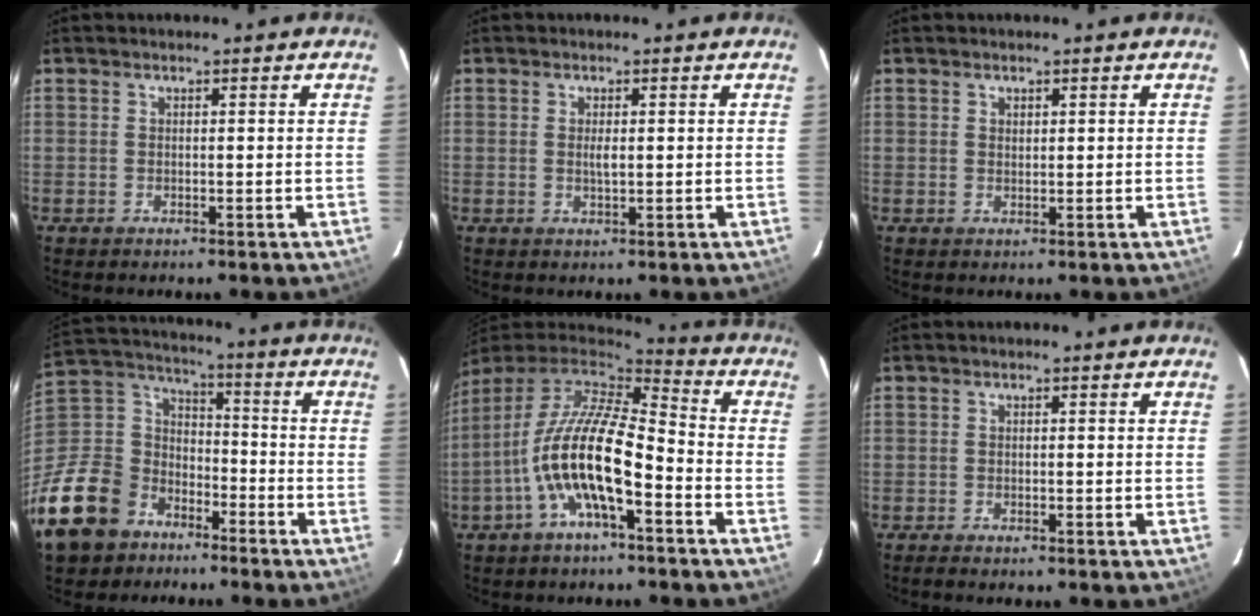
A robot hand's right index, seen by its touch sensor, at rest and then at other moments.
{"total": 1.6, "force": [0.1, 0.6, 1.5], "torque": [-0.027, -0.001, 0.003]}
{"total": 0.9, "force": [0.6, 0.7, 0.3], "torque": [-0.003, 0.003, 0.010]}
{"total": 17.9, "force": [-11.6, 12.4, 5.7], "torque": [-0.168, 0.041, -0.195]}
{"total": 15.6, "force": [-5.4, 4.7, 13.9], "torque": [-0.262, -0.008, -0.107]}
{"total": 1.2, "force": [-1.0, 0.1, 0.6], "torque": [-0.014, -0.002, -0.018]}